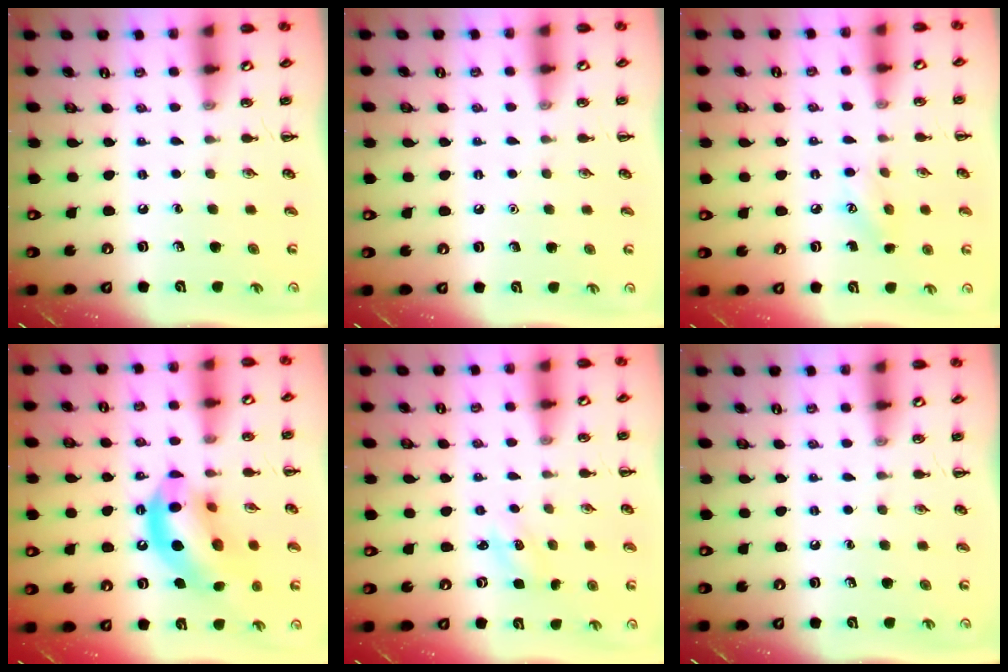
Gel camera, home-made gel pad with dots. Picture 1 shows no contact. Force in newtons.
{"total": 1.6, "press": 1.6, "slide": 0.1}
{"total": 6.7, "press": 6.5, "slide": 1.5}
{"total": 16.6, "press": 16.2, "slide": 3.6}
{"total": 2.1, "press": 2.0, "slide": 0.6}
{"total": 0.0}